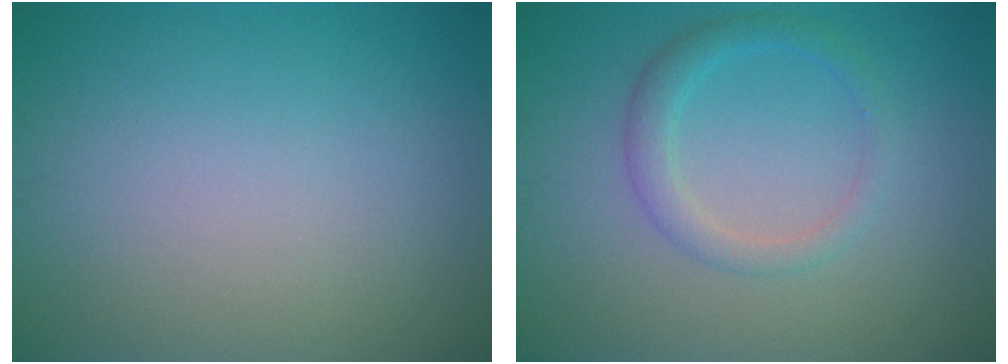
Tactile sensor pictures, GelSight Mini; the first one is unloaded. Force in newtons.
{"total": 2.3, "press": 2.3, "slide": 0.0}